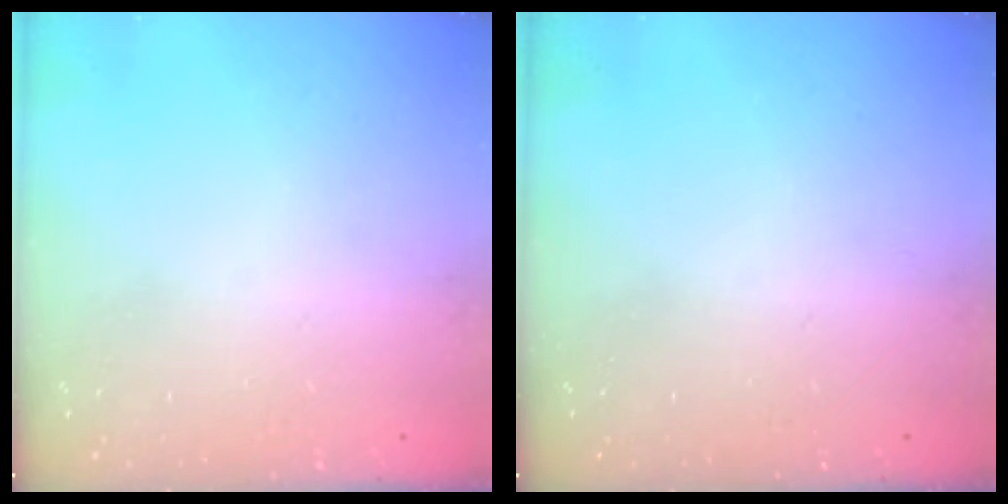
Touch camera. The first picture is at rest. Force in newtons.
{"total": 0.0}